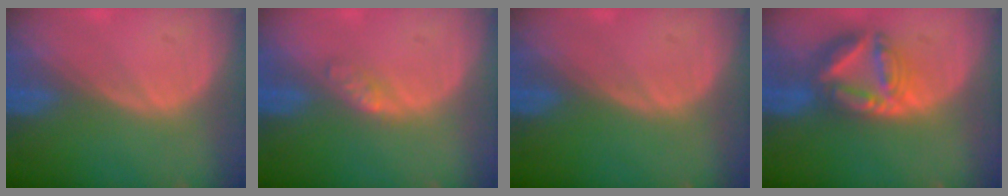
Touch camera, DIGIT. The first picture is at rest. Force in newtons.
{"total": 2.0, "press": 2.0, "slide": 0.1}
{"total": 0.0}
{"total": 8.2, "press": 7.1, "slide": 4.0}